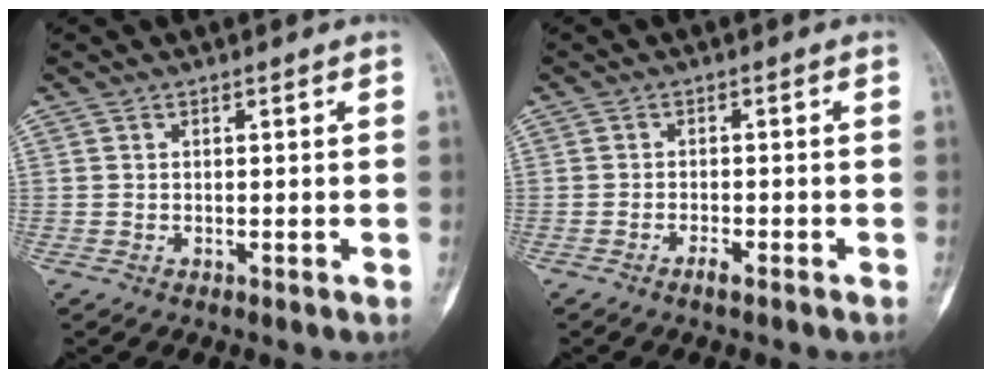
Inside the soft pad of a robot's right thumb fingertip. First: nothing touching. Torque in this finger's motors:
{"motor_torque": [-0.14, 0.01, 0.13, 0.12, -0.11]}